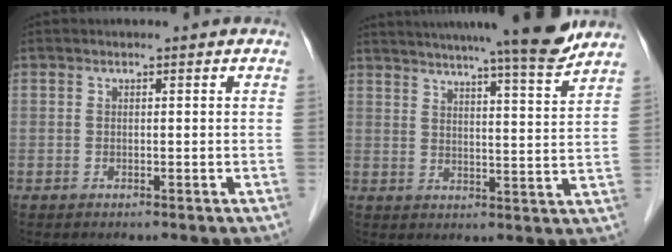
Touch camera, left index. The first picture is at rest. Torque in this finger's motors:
{"motor_torque": [0.35, -0.46, 0.69, 0.15]}